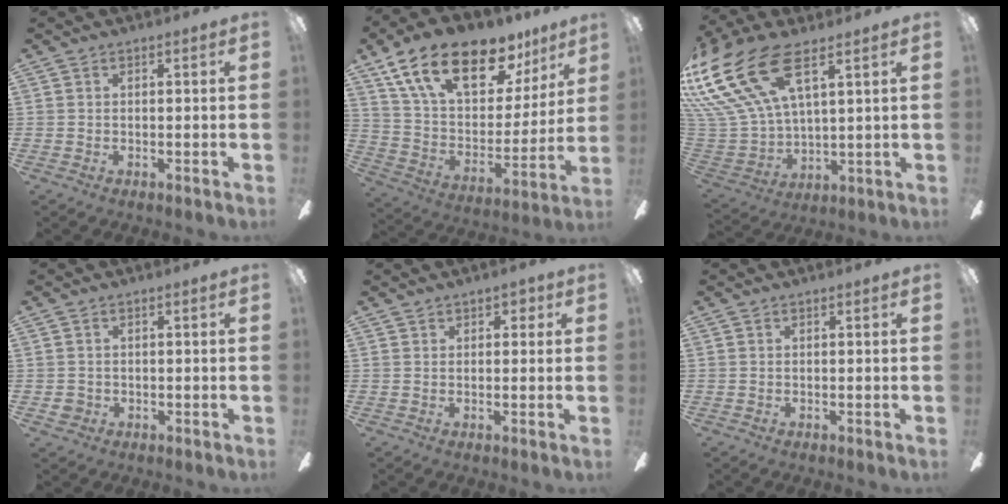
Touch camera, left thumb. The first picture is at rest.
{"total": 22.3, "force": [14.0, 11.1, 13.3], "torque": [-0.228, -0.074, 0.247]}
{"total": 22.1, "force": [12.7, 10.4, 14.9], "torque": [-0.348, -0.065, 0.231]}
{"total": 2.1, "force": [-0.1, 1.9, 0.7], "torque": [-0.013, 0.005, -0.004]}
{"total": 2.0, "force": [1.1, 1.5, 0.8], "torque": [0.001, 0.000, 0.016]}
{"total": 0.0}